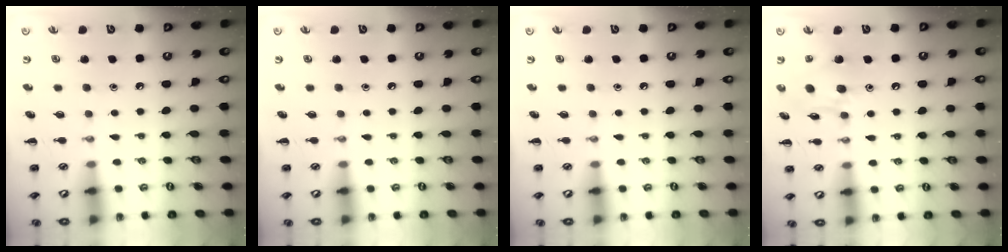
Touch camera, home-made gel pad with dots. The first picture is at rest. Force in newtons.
{"total": 0.0}
{"total": 0.0}
{"total": 13.2, "press": 12.9, "slide": 2.9}